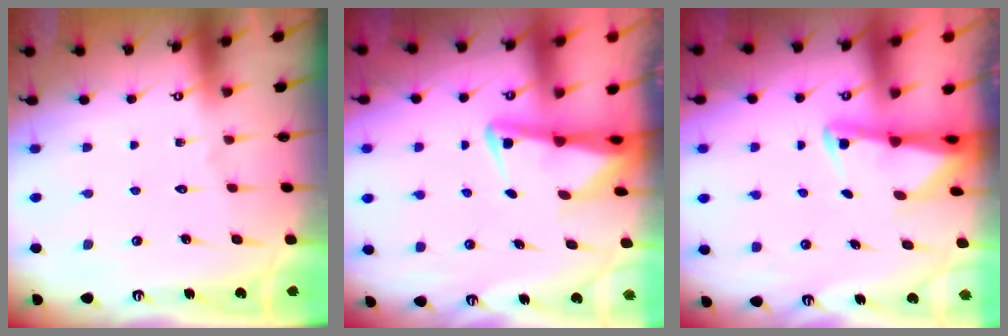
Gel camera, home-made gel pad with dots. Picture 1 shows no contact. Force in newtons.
{"total": 2.8, "press": 2.7, "slide": 0.6}
{"total": 2.4, "press": 2.4, "slide": 0.5}